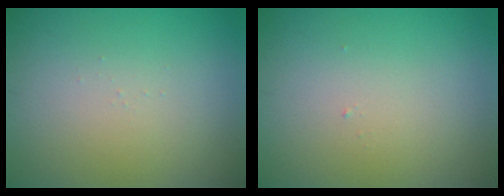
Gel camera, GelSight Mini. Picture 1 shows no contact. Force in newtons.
{"total": 0.0}